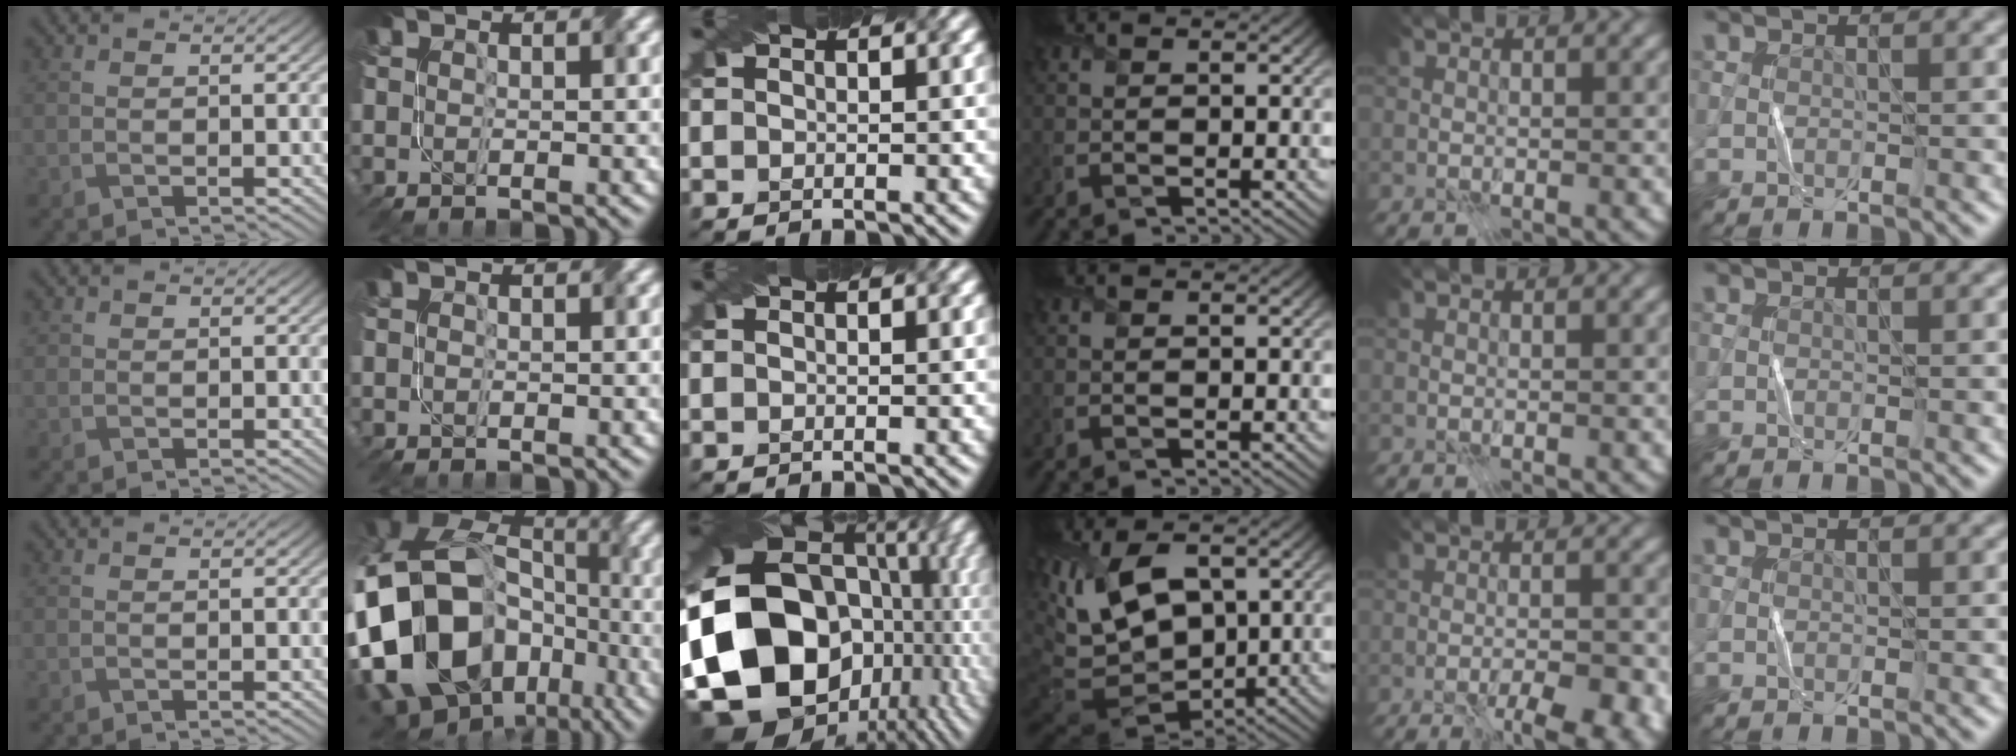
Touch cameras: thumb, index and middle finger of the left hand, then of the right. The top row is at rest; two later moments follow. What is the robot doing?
{"motion": "fold", "object": "paper"}